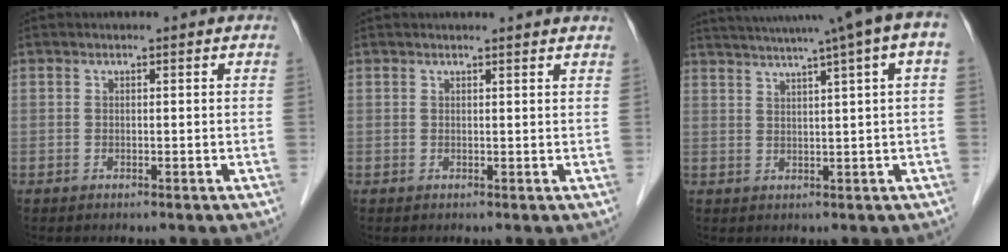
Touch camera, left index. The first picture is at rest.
{"total": 3.0, "force": [2.9, -0.2, 0.7], "torque": [-0.015, 0.004, 0.028]}
{"total": 15.8, "force": [10.6, 0.1, 11.7], "torque": [-0.189, 0.037, 0.132]}